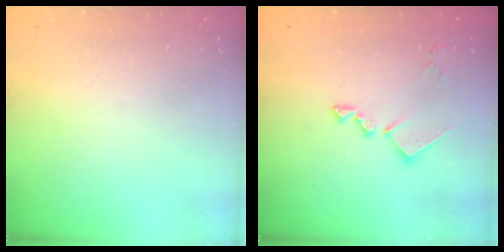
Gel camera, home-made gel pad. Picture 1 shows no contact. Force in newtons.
{"total": 12.1, "press": 12.1, "slide": 0.6}